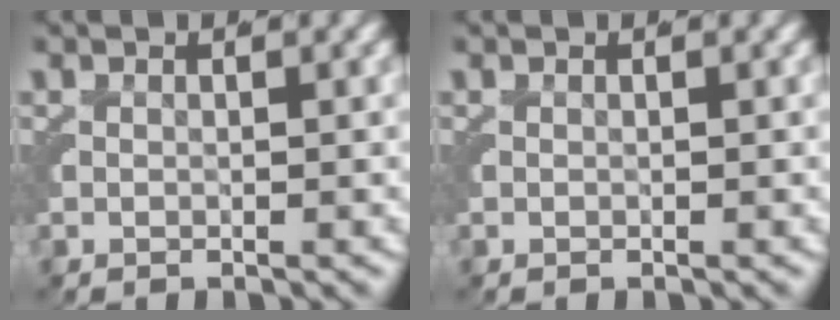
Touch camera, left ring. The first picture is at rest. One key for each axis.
{"total": 0.0}